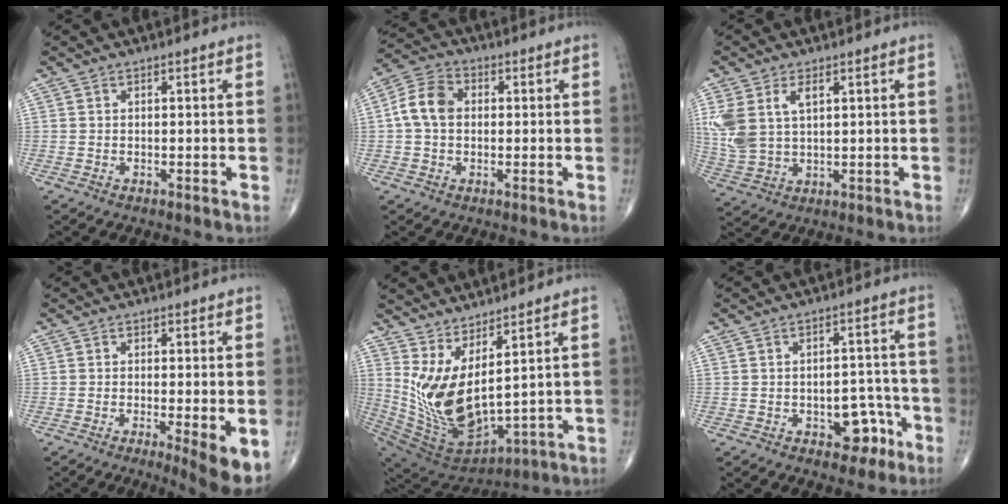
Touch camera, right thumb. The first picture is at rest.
{"total": 7.5, "force": [0.4, 5.5, 5.0], "torque": [-0.093, 0.022, -0.002]}
{"total": 9.8, "force": [3.2, 5.7, 7.3], "torque": [-0.167, 0.001, 0.075]}
{"total": 6.6, "force": [-2.2, 1.0, 6.2], "torque": [-0.092, -0.019, -0.035]}
{"total": 15.4, "force": [5.6, 5.4, 13.3], "torque": [-0.266, -0.071, 0.132]}
{"total": 6.9, "force": [-3.2, 4.3, 4.4], "torque": [-0.022, 0.036, -0.037]}